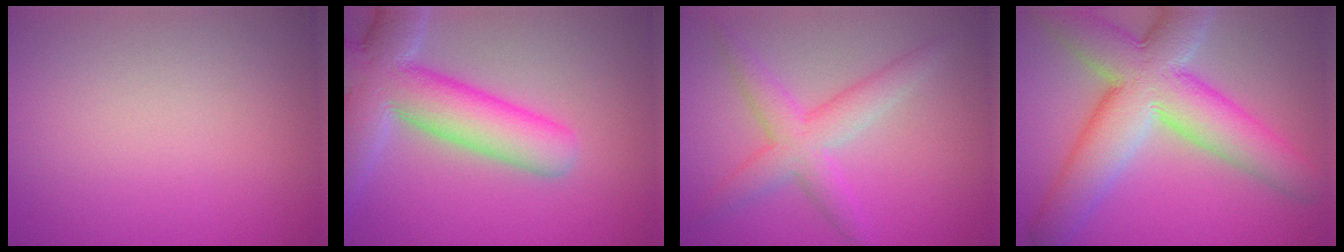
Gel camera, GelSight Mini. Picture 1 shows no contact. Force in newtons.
{"total": 9.8, "press": 9.7, "slide": 0.9}
{"total": 4.3, "press": 4.3, "slide": 0.1}
{"total": 10.7, "press": 10.7, "slide": 0.8}